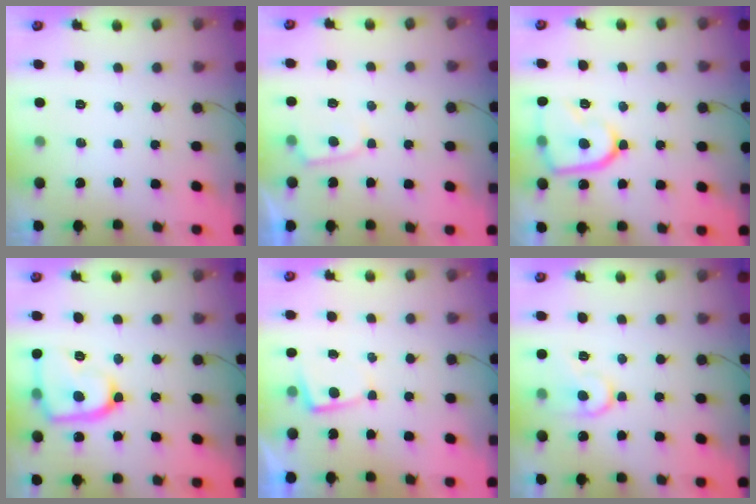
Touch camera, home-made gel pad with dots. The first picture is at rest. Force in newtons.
{"total": 2.8, "press": 2.8, "slide": 0.3}
{"total": 13.7, "press": 13.6, "slide": 1.4}
{"total": 16.4, "press": 16.3, "slide": 1.6}
{"total": 2.7, "press": 2.7, "slide": 0.3}
{"total": 10.9, "press": 10.9, "slide": 0.8}